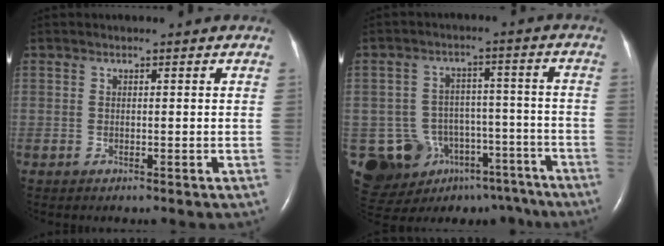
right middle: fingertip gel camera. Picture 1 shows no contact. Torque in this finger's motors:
{"motor_torque": [0.21, -0.21, 0.02, 0.00]}